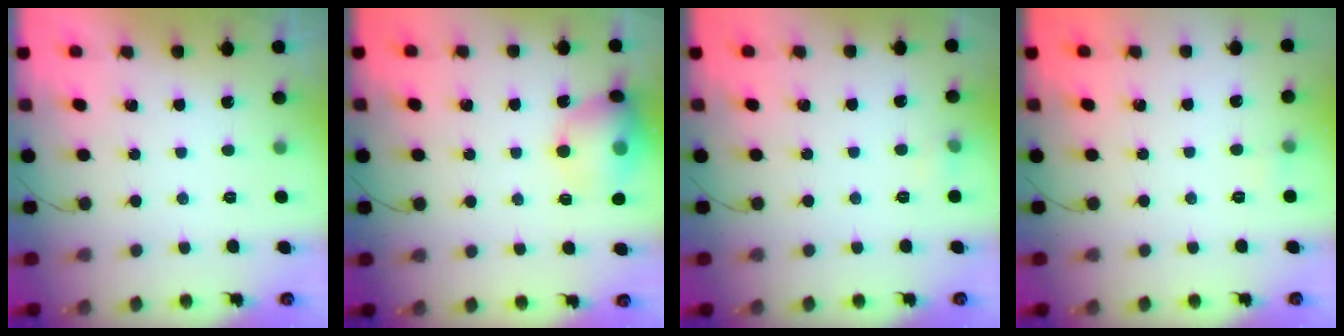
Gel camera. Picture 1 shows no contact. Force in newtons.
{"total": 13.1, "press": 12.9, "slide": 2.1}
{"total": 4.2, "press": 3.5, "slide": 2.3}
{"total": 4.0, "press": 3.8, "slide": 1.0}